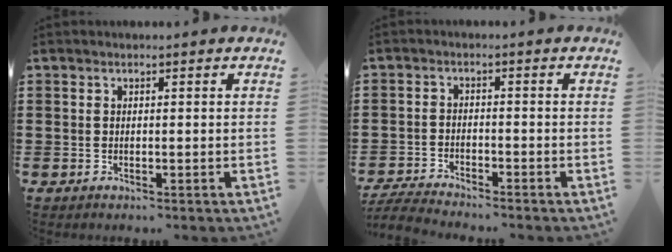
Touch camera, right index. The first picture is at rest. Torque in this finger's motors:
{"motor_torque": [0.14, -0.22, 0.01, 0.01]}